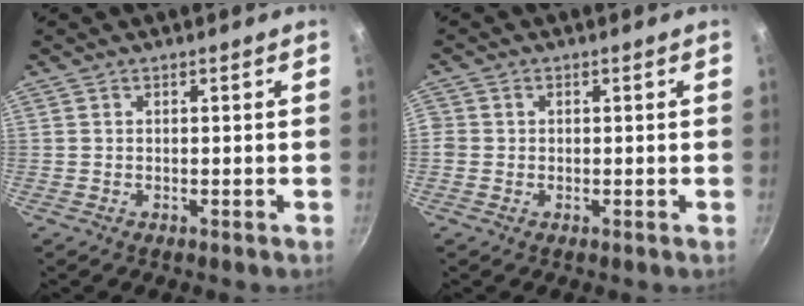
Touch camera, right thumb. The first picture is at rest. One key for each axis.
{"total": 1.8, "fx": -0.3, "fy": 1.6, "fz": 0.6, "tx": -0.009, "ty": 0.004, "tz": -0.009}